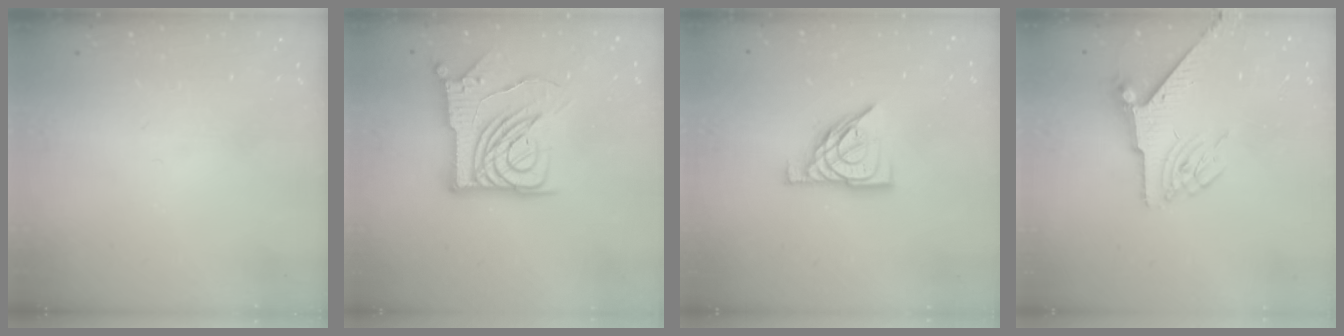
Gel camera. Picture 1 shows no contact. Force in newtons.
{"total": 14.0, "press": 13.9, "slide": 1.7}
{"total": 10.7, "press": 10.6, "slide": 1.2}
{"total": 5.9, "press": 5.8, "slide": 1.0}